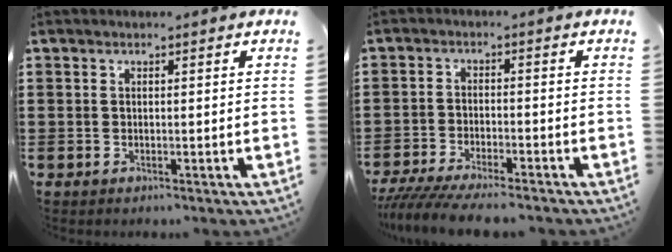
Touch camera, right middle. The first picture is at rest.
{"total": 4.8, "force": [-4.5, 0.1, 1.5], "torque": [-0.041, -0.015, -0.090]}